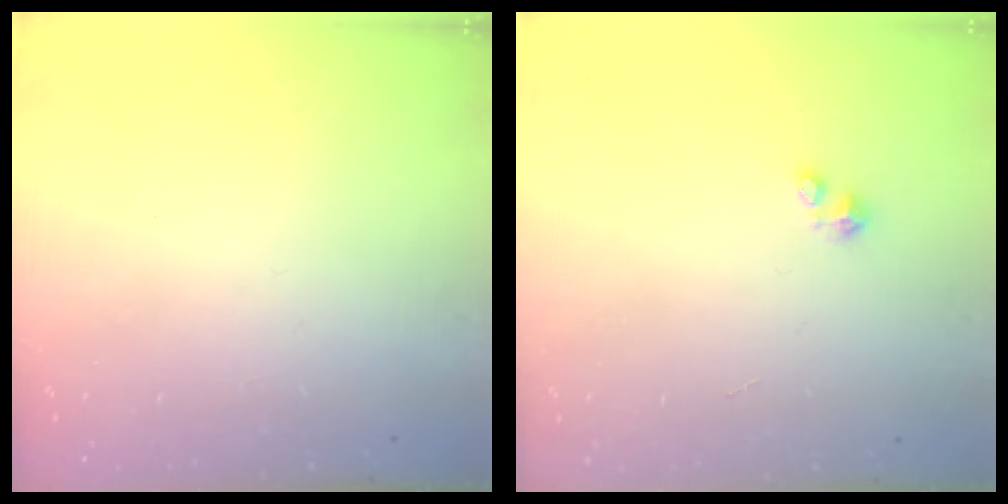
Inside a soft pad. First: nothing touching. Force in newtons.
{"total": 1.4, "press": 1.4, "slide": 0.2}